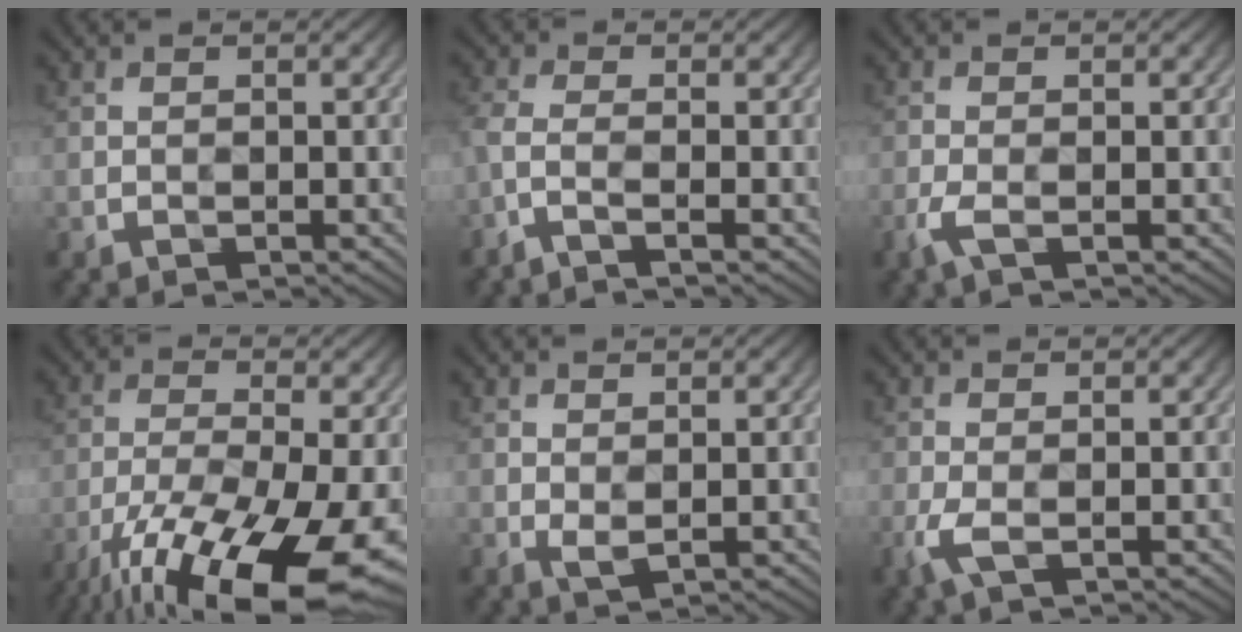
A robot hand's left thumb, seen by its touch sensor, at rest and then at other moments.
{"total": 3.0, "force": [-1.6, 0.6, 2.5], "torque": [-0.048, 0.002, -0.054]}
{"total": 2.0, "force": [-1.0, 0.5, 1.7], "torque": [-0.047, 0.001, -0.025]}
{"total": 18.8, "force": [-11.6, 5.8, 13.5], "torque": [-0.267, -0.050, -0.189]}
{"total": 1.4, "force": [0.3, 0.6, 1.2], "torque": [-0.030, 0.000, 0.010]}
{"total": 2.4, "force": [-0.9, 0.7, 2.1], "torque": [-0.060, -0.003, -0.024]}